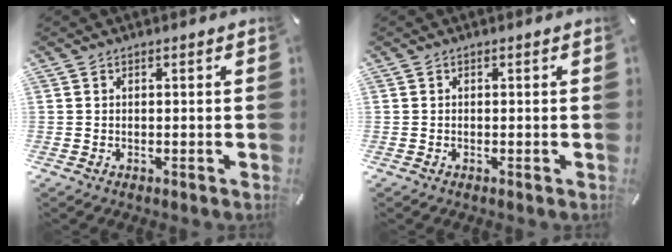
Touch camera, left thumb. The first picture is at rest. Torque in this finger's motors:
{"motor_torque": [-0.05, 0.03, 0.01, 0.01, 0.00]}